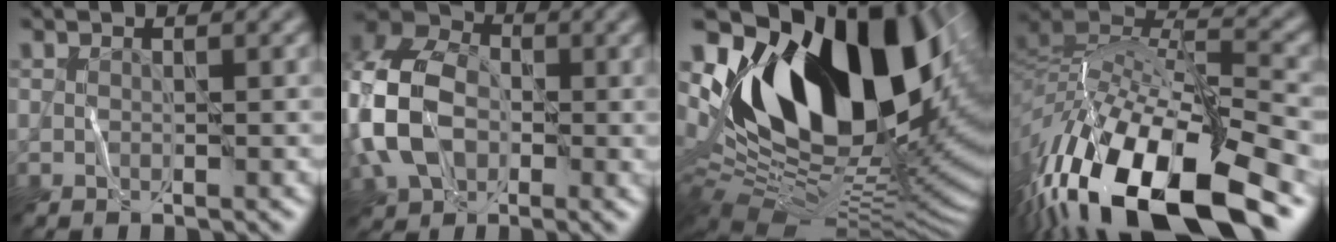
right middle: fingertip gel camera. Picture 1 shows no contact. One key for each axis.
{"total": 10.2, "fx": -1.2, "fy": 7.3, "fz": 7.0, "tx": -0.187, "ty": 0.008, "tz": -0.030}
{"total": 17.6, "fx": 4.9, "fy": 10.7, "fz": 13.1, "tx": -0.225, "ty": 0.014, "tz": 0.095}
{"total": 16.9, "fx": -9.1, "fy": 6.5, "fz": 12.7, "tx": -0.261, "ty": 0.004, "tz": -0.153}